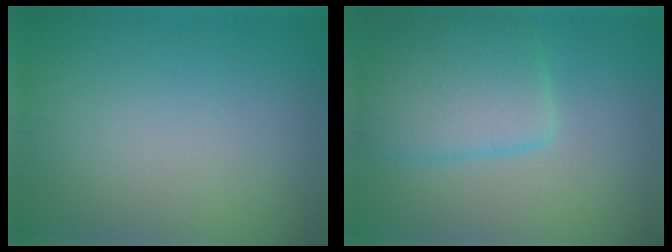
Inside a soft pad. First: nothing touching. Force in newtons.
{"total": 5.2, "press": 5.2, "slide": 0.3}